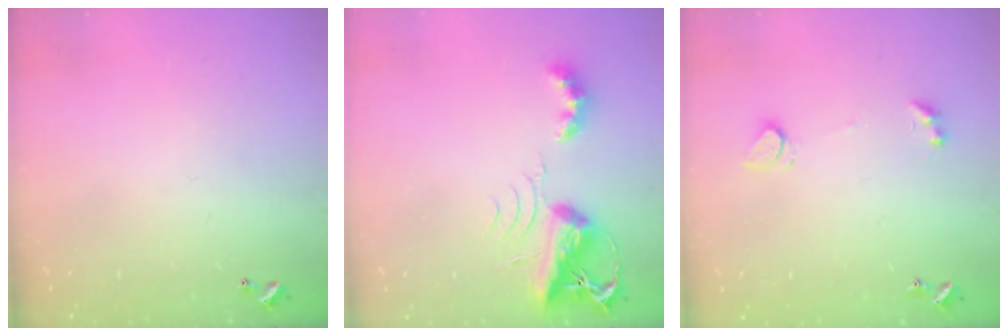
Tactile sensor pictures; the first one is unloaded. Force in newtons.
{"total": 7.1, "press": 7.0, "slide": 0.7}
{"total": 1.4, "press": 1.2, "slide": 0.6}